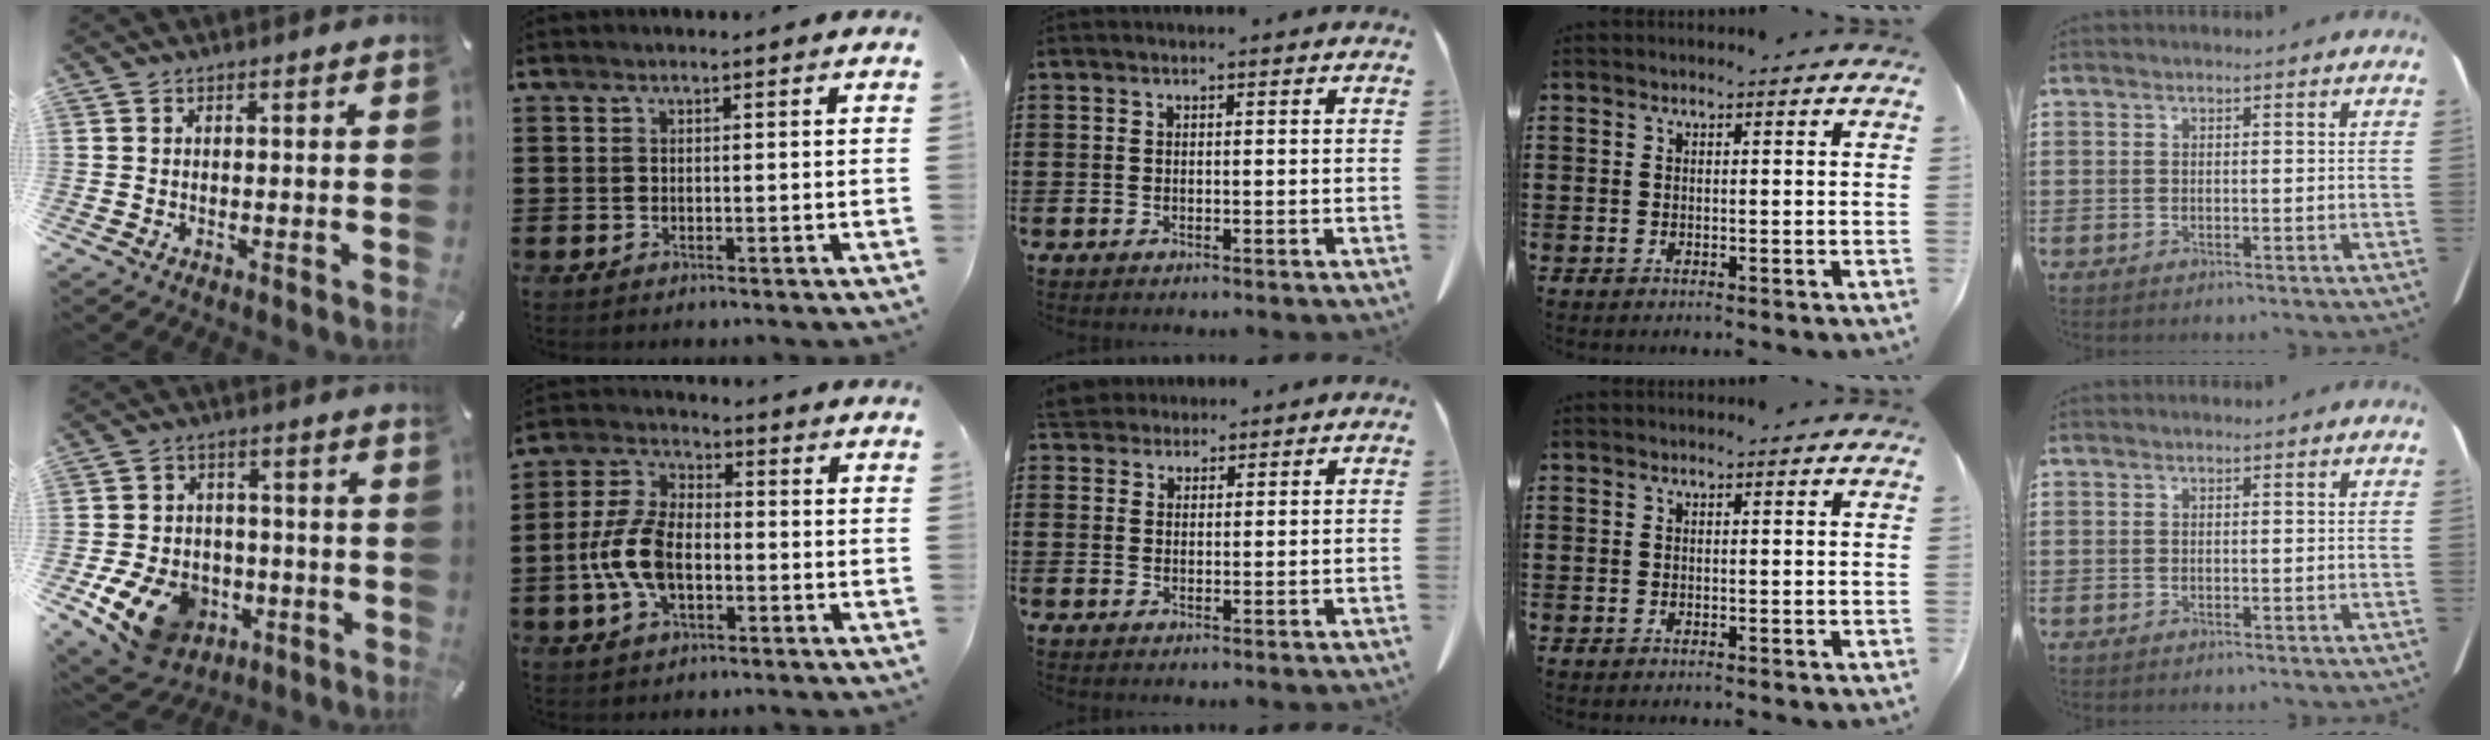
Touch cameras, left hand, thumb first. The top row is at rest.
{"thumb": {"total": 13.9, "force": [-5.9, 10.3, 7.1], "torque": [-0.124, 0.035, -0.100]}, "index": {"total": 9.1, "force": [-2.3, 5.0, 7.2], "torque": [-0.178, -0.001, -0.051]}, "middle": {"total": 3.5, "force": [3.3, 1.1, 0.6], "torque": [-0.021, -0.003, 0.064]}}